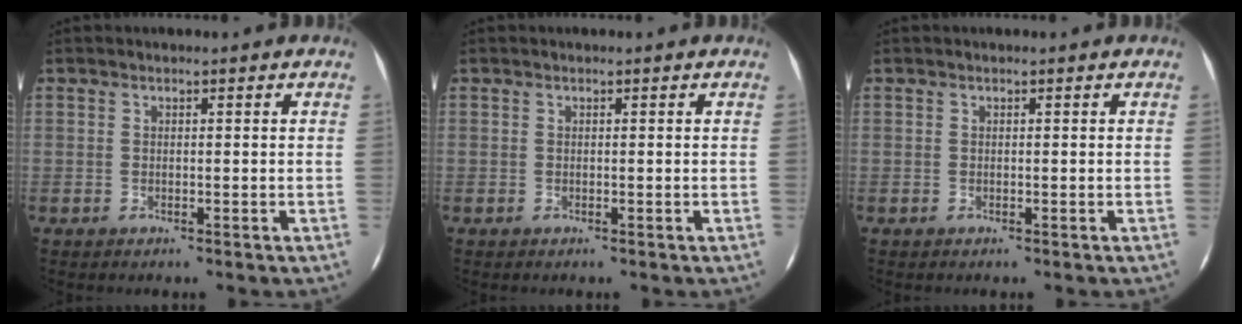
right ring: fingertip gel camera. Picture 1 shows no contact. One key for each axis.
{"total": 0.0}
{"total": 0.0}